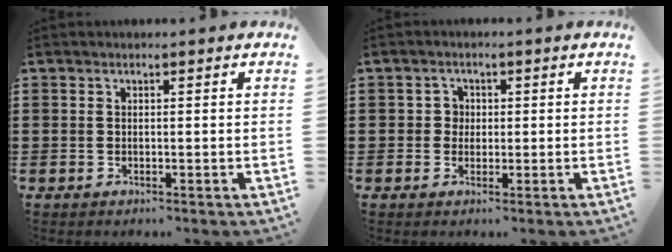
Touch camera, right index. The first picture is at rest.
{"total": 1.9, "force": [0.1, 1.8, 0.7], "torque": [-0.021, 0.008, -0.001]}